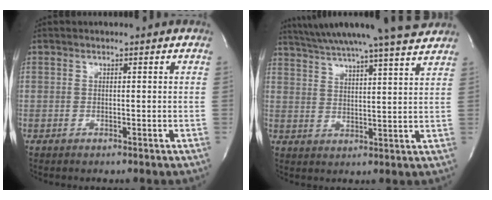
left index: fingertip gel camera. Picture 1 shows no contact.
{"total": 18.7, "force": [16.6, -0.3, 8.4], "torque": [-0.144, -0.004, 0.237]}